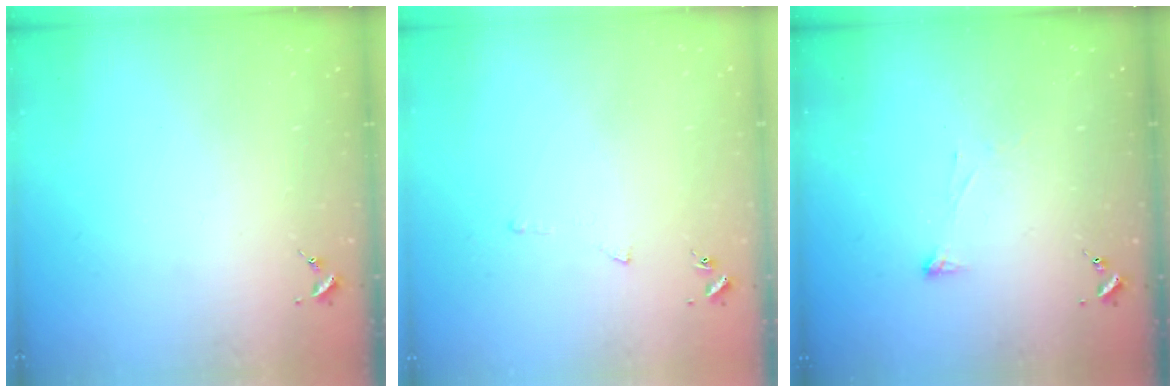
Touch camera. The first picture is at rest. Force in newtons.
{"total": 3.1, "press": 3.1, "slide": 0.6}
{"total": 2.9, "press": 2.9, "slide": 0.4}